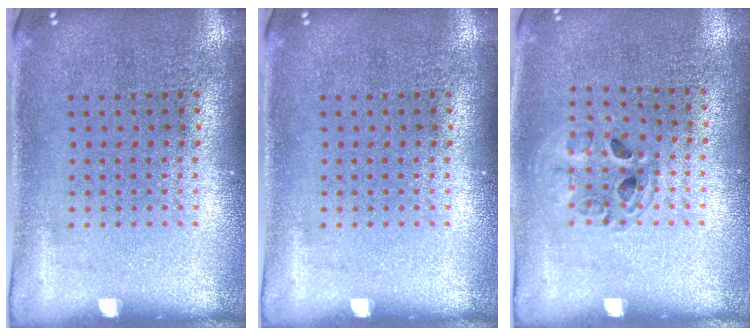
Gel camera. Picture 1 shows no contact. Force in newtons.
{"total": 0.0}
{"total": 1.0, "press": 1.0, "slide": 0.2}